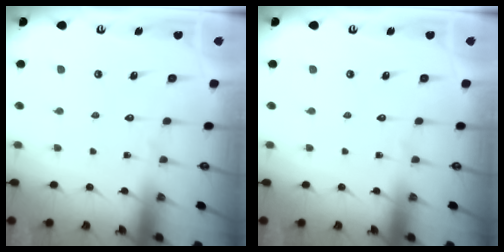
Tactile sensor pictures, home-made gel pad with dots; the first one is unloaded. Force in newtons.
{"total": 0.0}